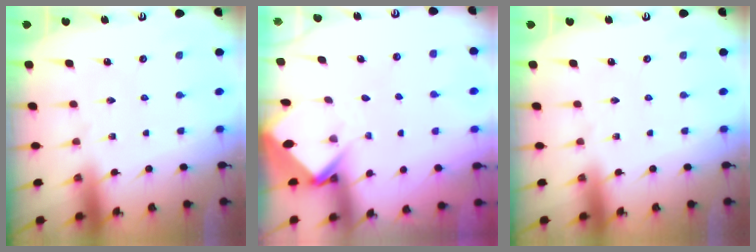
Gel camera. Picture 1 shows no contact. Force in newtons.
{"total": 3.9, "press": 3.9, "slide": 0.2}
{"total": 0.0}